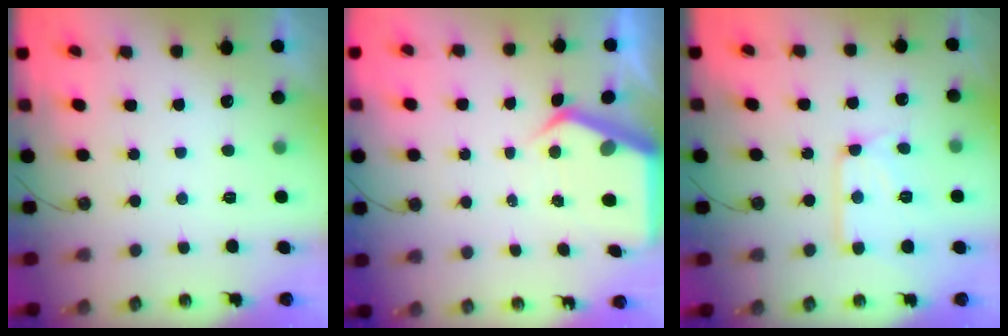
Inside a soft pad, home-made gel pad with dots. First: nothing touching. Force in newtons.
{"total": 6.0, "press": 6.0, "slide": 0.5}
{"total": 12.1, "press": 12.0, "slide": 0.9}